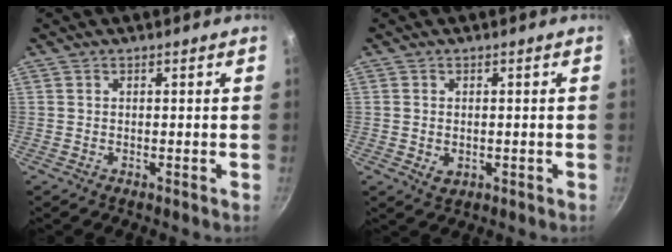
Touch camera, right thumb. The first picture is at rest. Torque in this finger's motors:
{"motor_torque": [-0.68, 0.04, 0.22, 0.40, -0.03]}